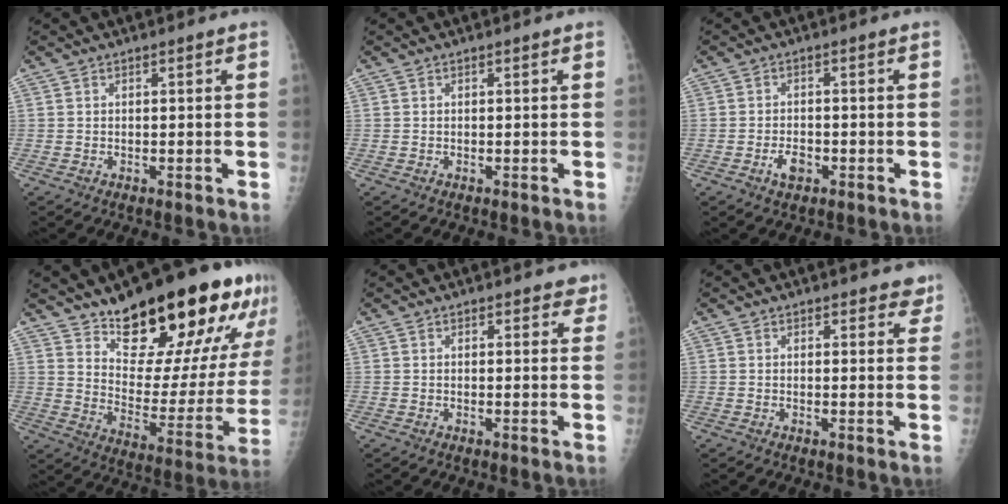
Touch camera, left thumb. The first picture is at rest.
{"total": 0.0}
{"total": 3.3, "force": [-1.5, 1.9, 2.1], "torque": [-0.033, 0.006, -0.026]}
{"total": 26.3, "force": [18.0, 10.0, 16.4], "torque": [-0.199, -0.092, 0.265]}
{"total": 3.0, "force": [2.3, 1.6, 1.0], "torque": [0.023, -0.007, 0.021]}
{"total": 4.0, "force": [3.3, 1.9, 1.2], "torque": [0.025, -0.014, 0.030]}